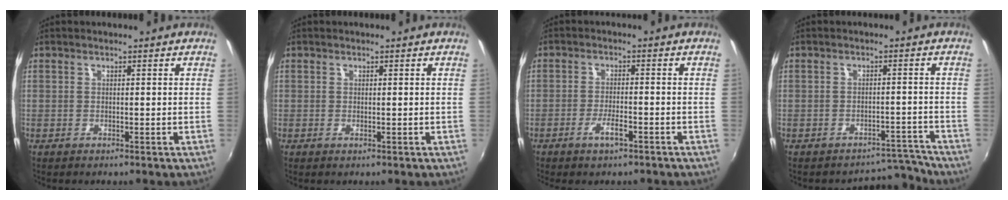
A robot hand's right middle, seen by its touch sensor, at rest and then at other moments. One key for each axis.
{"total": 0.0}
{"total": 3.7, "fx": -2.4, "fy": 0.8, "fz": 2.6, "tx": -0.061, "ty": -0.004, "tz": -0.044}
{"total": 5.0, "fx": -4.9, "fy": 0.6, "fz": -1.1, "tx": 0.027, "ty": 0.027, "tz": -0.065}